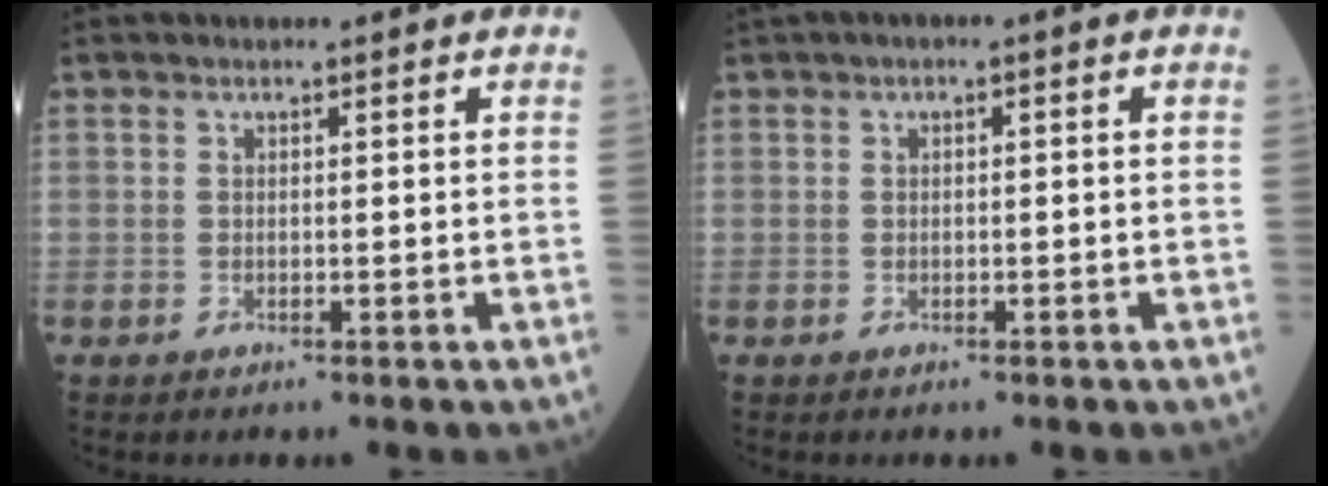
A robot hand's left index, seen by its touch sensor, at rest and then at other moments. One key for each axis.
{"total": 1.3, "fx": 0.0, "fy": 0.3, "fz": 1.2, "tx": -0.019, "ty": 0.009, "tz": -0.001}